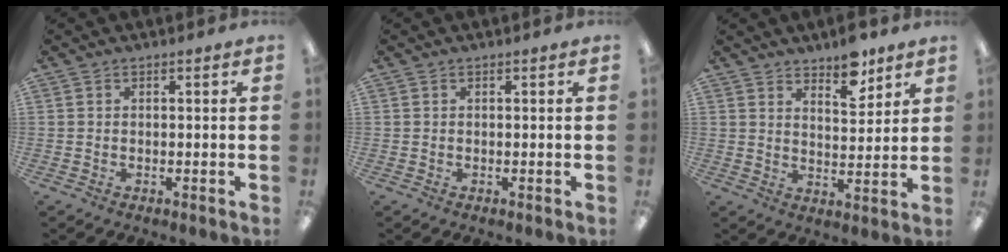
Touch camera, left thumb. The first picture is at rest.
{"total": 0.0}
{"total": 7.2, "force": [6.0, 2.6, 3.0], "torque": [-0.027, -0.040, 0.102]}